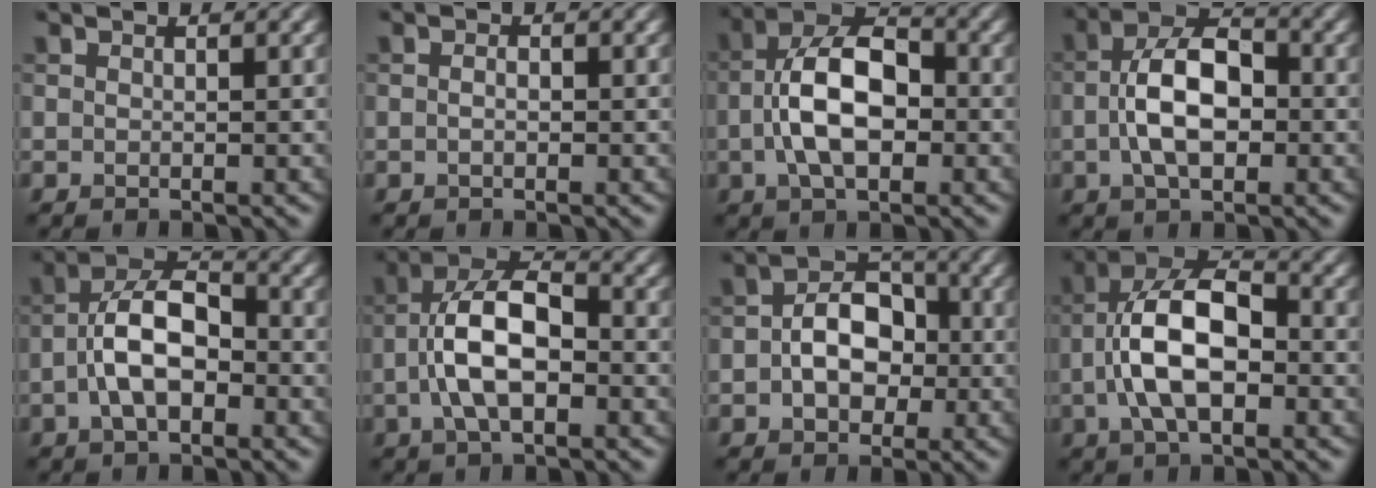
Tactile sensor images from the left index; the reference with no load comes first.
{"total": 0.9, "force": [-0.1, 0.5, 0.7], "torque": [-0.012, -0.004, -0.001]}
{"total": 7.7, "force": [-1.0, 4.1, 6.4], "torque": [-0.120, 0.015, -0.027]}
{"total": 6.6, "force": [-0.8, 3.6, 5.5], "torque": [-0.101, 0.010, -0.022]}
{"total": 6.2, "force": [-1.7, 3.1, 5.2], "torque": [-0.094, 0.018, -0.037]}
{"total": 7.1, "force": [-1.4, 3.4, 6.1], "torque": [-0.121, 0.016, -0.033]}
{"total": 5.6, "force": [-0.5, 3.9, 4.0], "torque": [-0.061, 0.004, -0.013]}
{"total": 8.2, "force": [-1.4, 4.1, 7.0], "torque": [-0.139, 0.017, -0.032]}